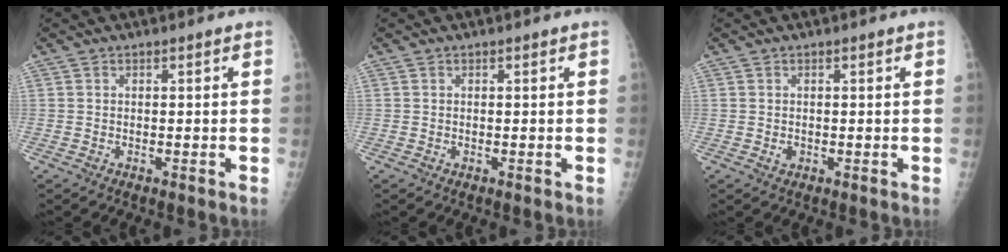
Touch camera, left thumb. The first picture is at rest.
{"total": 0.0}
{"total": 1.0, "force": [0.0, 0.8, 0.5], "torque": [-0.005, 0.000, 0.002]}